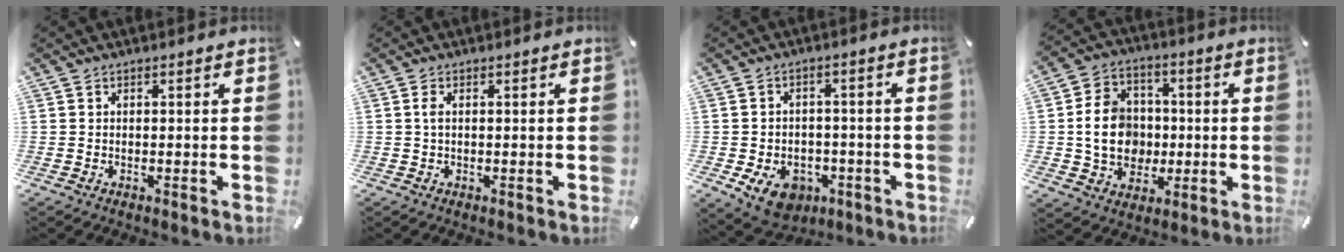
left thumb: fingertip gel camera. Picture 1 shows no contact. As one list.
[{"total": 1.4, "force": [0.0, 0.4, 1.4], "torque": [-0.027, 0.001, -0.001]}, {"total": 9.1, "force": [-4.1, 6.8, 4.4], "torque": [-0.076, 0.025, -0.073]}, {"total": 12.5, "force": [-0.5, 10.9, 6.2], "torque": [-0.122, 0.015, -0.003]}]